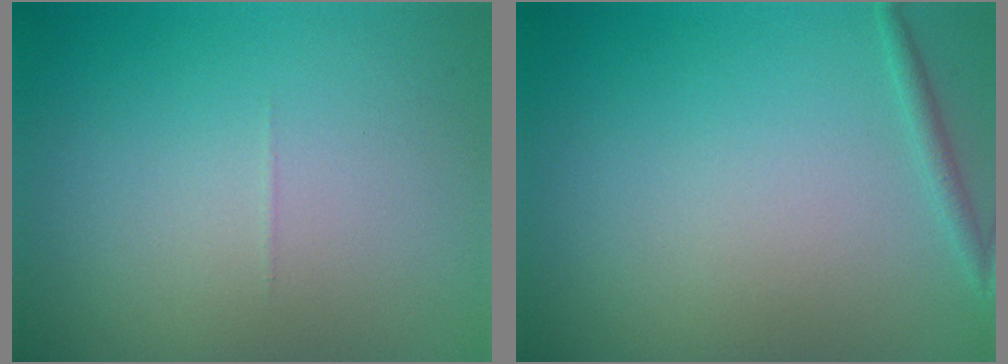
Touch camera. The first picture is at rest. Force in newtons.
{"total": 1.0, "press": 1.0, "slide": 0.0}